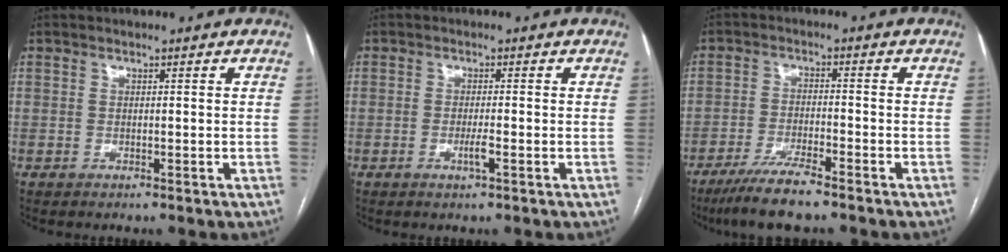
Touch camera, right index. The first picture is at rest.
{"total": 2.0, "force": [-0.7, 0.0, 1.8], "torque": [-0.035, -0.003, -0.013]}
{"total": 7.0, "force": [-5.5, 0.4, 4.3], "torque": [-0.085, -0.019, -0.102]}